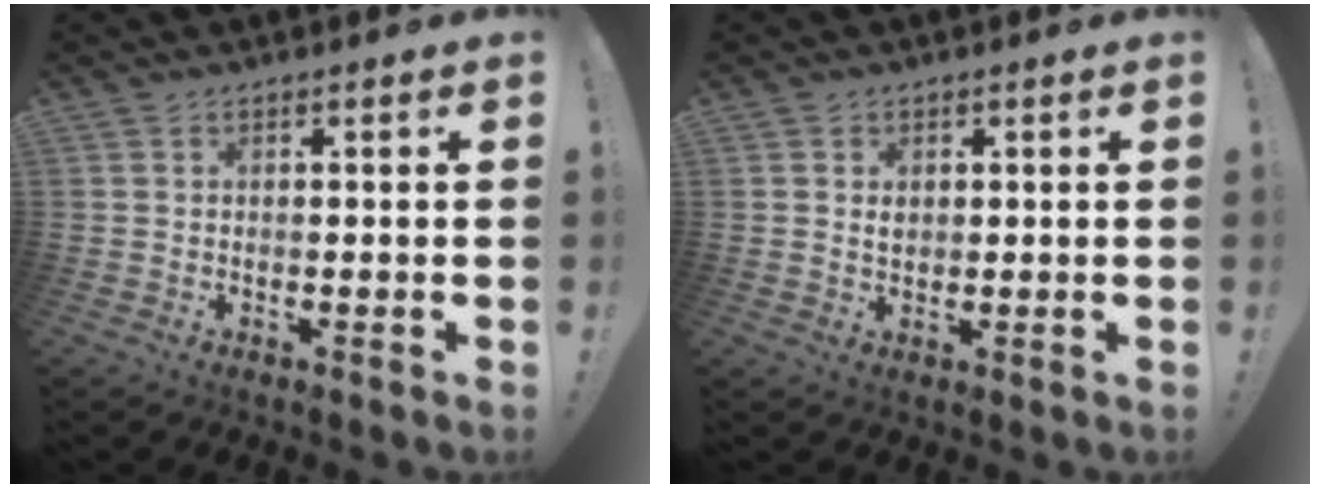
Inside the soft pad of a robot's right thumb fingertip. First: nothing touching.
{"total": 1.7, "force": [0.5, 1.4, 0.7], "torque": [-0.005, -0.003, 0.007]}